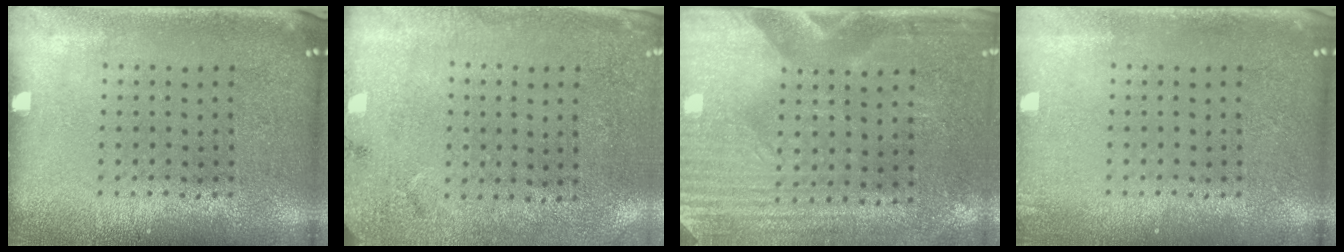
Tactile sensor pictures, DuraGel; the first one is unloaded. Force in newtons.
{"total": 2.7, "press": 2.1, "slide": 1.7}
{"total": 2.9, "press": 2.6, "slide": 1.5}
{"total": 0.7, "press": 0.7, "slide": 0.1}